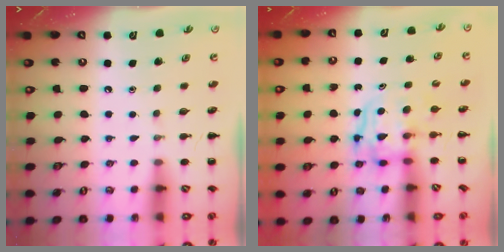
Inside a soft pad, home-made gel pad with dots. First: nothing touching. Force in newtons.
{"total": 3.7, "press": 3.6, "slide": 0.4}